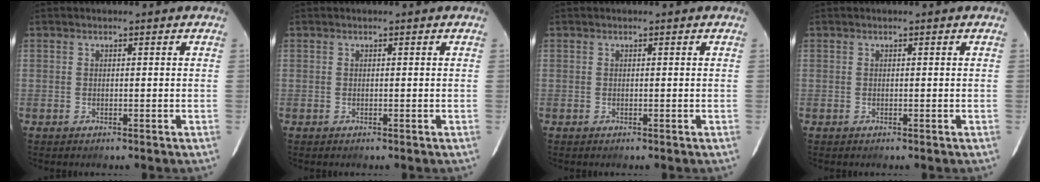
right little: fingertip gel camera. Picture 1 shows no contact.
{"total": 0.0}
{"total": 0.0}
{"total": 0.0}